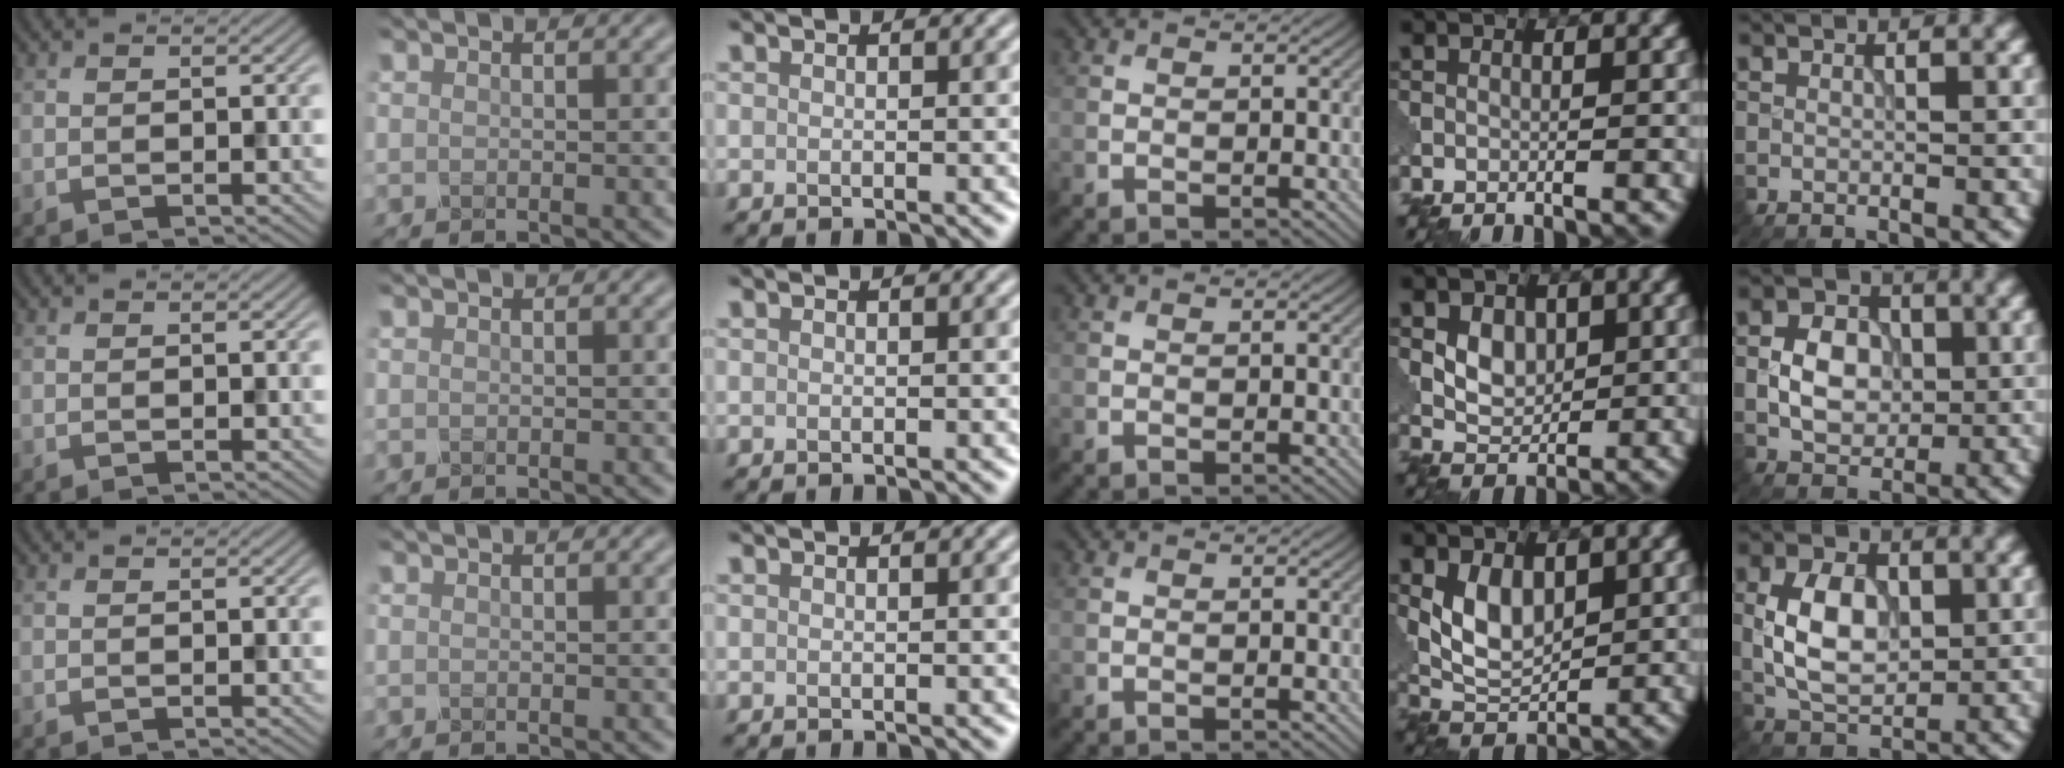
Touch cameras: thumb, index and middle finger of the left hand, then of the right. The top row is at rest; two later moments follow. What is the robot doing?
{"motion": "close", "object": "eyeshadow palette"}